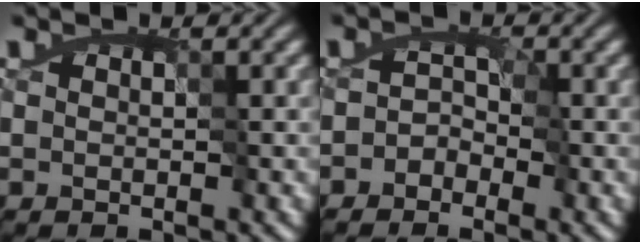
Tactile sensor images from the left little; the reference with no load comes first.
{"total": 2.4, "force": [-2.1, 1.2, -0.4], "torque": [0.039, 0.005, -0.037]}